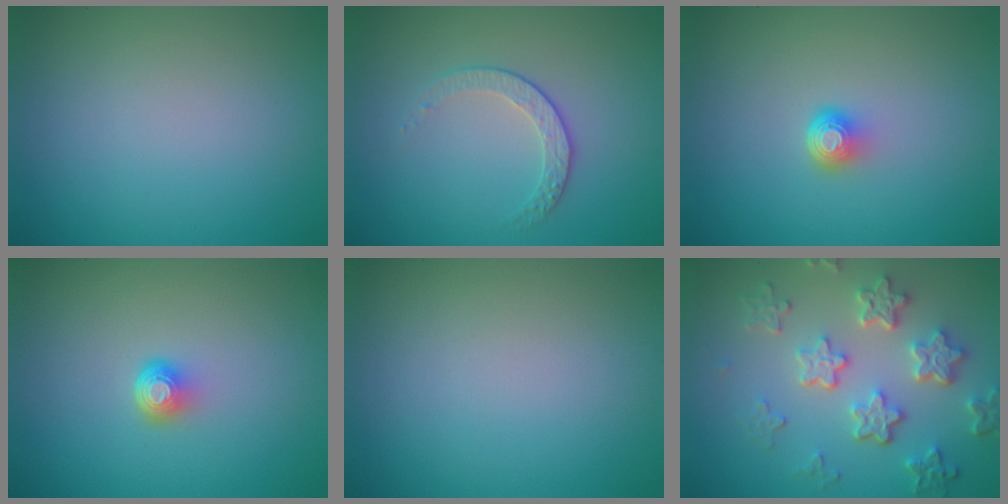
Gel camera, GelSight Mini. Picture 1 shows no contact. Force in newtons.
{"total": 1.8, "press": 1.3, "slide": 1.3}
{"total": 1.9, "press": 1.3, "slide": 1.4}
{"total": 1.9, "press": 1.3, "slide": 1.4}
{"total": 0.0}
{"total": 5.7, "press": 4.3, "slide": 3.7}